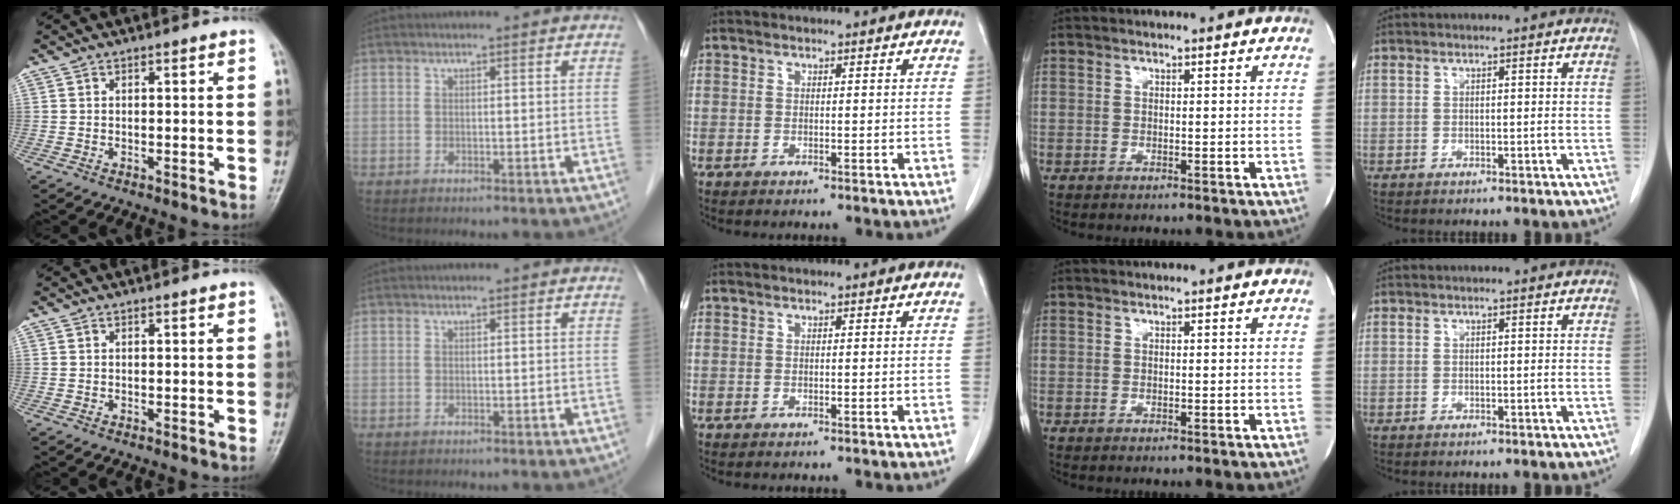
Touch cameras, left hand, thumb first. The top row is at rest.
{}